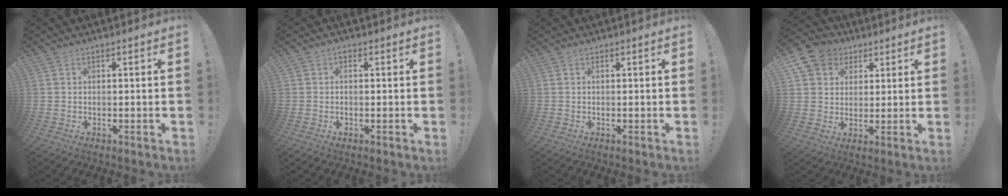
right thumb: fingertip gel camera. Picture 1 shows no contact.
{"total": 0.6, "force": [0.1, 0.4, 0.4], "torque": [-0.009, 0.003, 0.001]}
{"total": 0.0}
{"total": 9.1, "force": [3.9, 7.9, 2.5], "torque": [-0.032, -0.022, 0.079]}